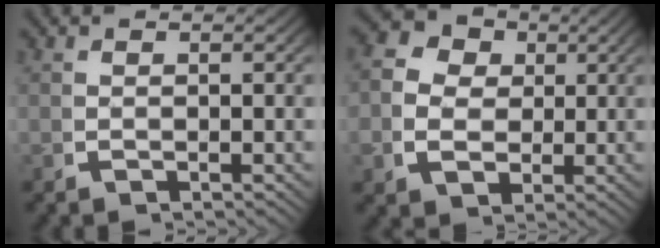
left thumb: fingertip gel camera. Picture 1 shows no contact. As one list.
[{"total": 8.0, "force": [1.4, 6.8, 4.0], "torque": [-0.084, -0.013, 0.021]}]